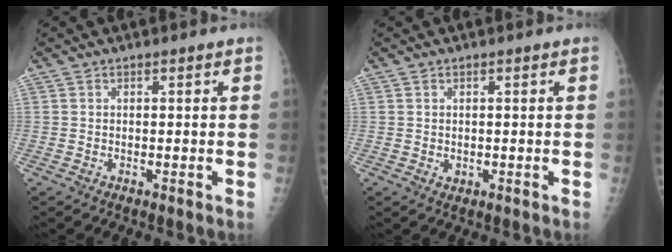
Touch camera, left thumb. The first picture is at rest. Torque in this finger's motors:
{"motor_torque": [-0.12, -0.10, 0.19, -0.09, 0.00]}